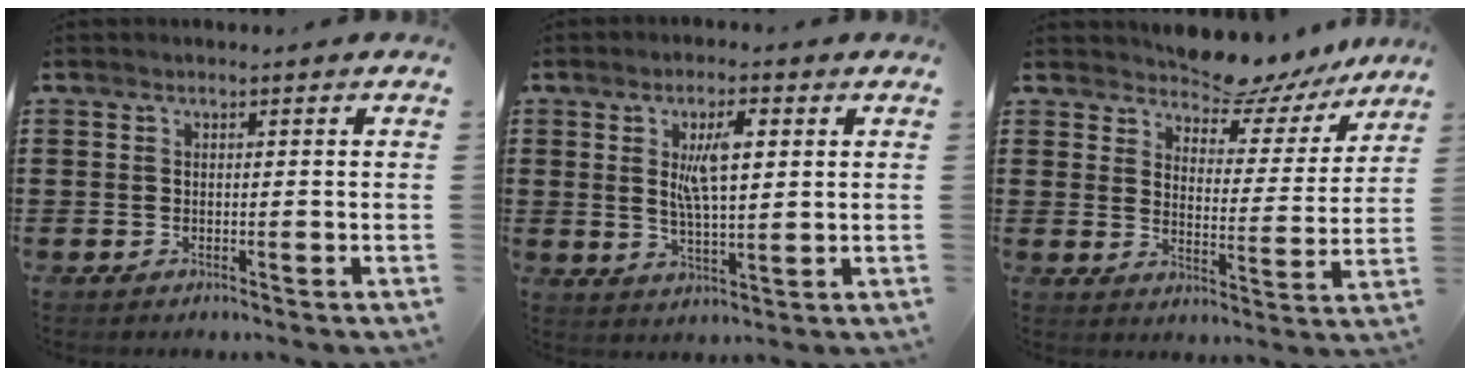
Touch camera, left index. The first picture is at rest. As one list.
[{"total": 6.5, "force": [2.0, 2.3, 5.7], "torque": [-0.113, 0.006, 0.030]}, {"total": 7.3, "force": [7.2, 0.8, 1.1], "torque": [-0.031, -0.060, 0.125]}]